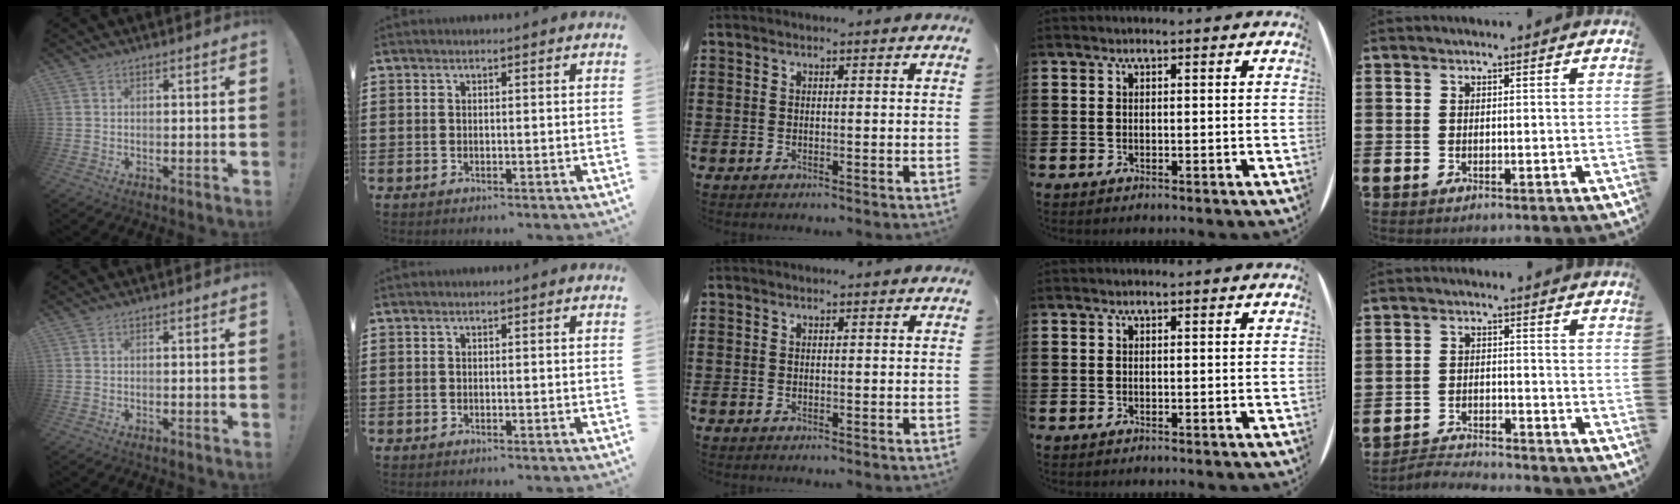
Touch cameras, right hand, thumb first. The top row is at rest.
{"little": {"total": 2.9, "force": [-2.9, 0.1, 0.0], "torque": [-0.006, 0.004, -0.063]}}